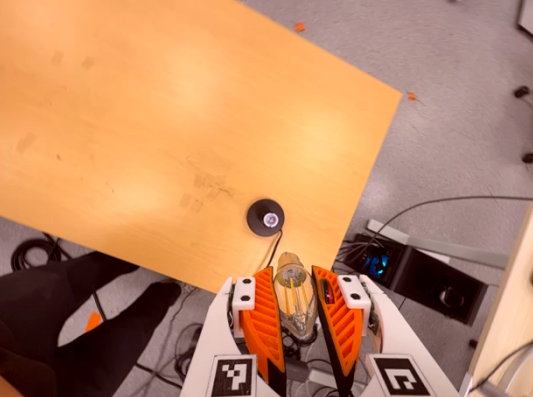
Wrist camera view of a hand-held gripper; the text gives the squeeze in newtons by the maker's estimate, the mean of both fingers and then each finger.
{"total": 12.3, "left": 12.9, "right": 11.7}